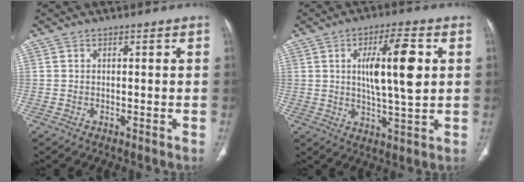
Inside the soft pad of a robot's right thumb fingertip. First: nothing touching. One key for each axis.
{"total": 11.8, "fx": 2.3, "fy": 3.0, "fz": 11.2, "tx": -0.186, "ty": -0.006, "tz": 0.041}